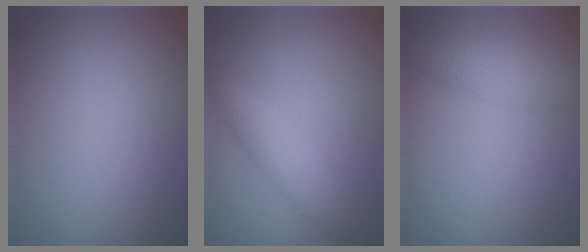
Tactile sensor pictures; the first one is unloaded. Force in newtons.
{"total": 2.7, "press": 2.7, "slide": 0.1}
{"total": 2.8, "press": 2.8, "slide": 0.1}